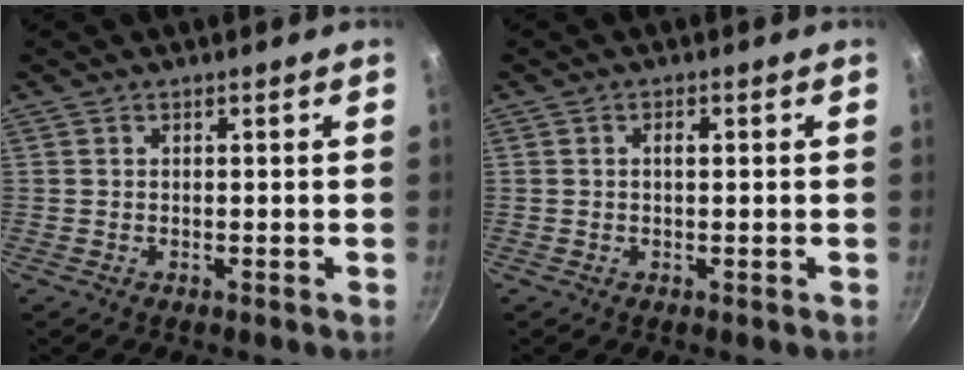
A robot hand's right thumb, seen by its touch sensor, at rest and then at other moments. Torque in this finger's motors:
{"motor_torque": [0.13, 0.03, 0.13, -0.01, -0.01]}